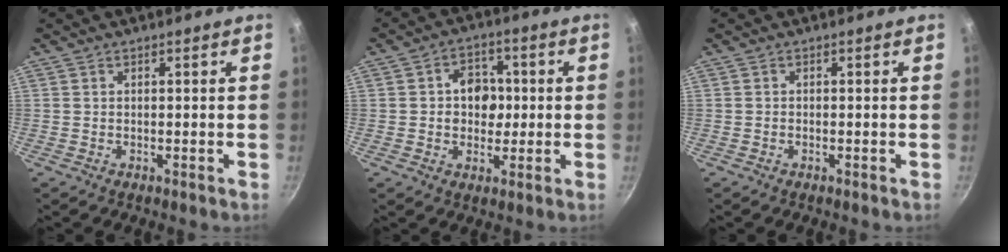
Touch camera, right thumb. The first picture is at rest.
{"total": 7.7, "force": [0.4, 6.3, 4.4], "torque": [-0.023, 0.006, 0.000]}
{"total": 0.0}